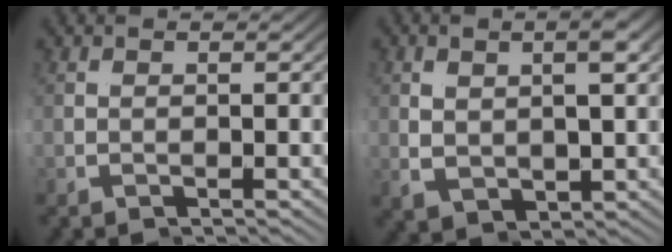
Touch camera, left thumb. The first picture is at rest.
{"total": 1.9, "force": [-0.2, 0.1, 1.9], "torque": [-0.028, 0.003, -0.001]}